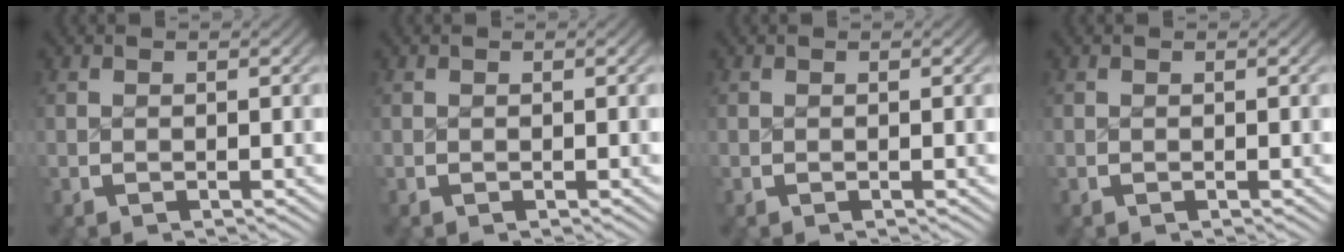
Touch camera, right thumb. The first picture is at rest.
{"total": 0.0}
{"total": 0.0}
{"total": 0.0}